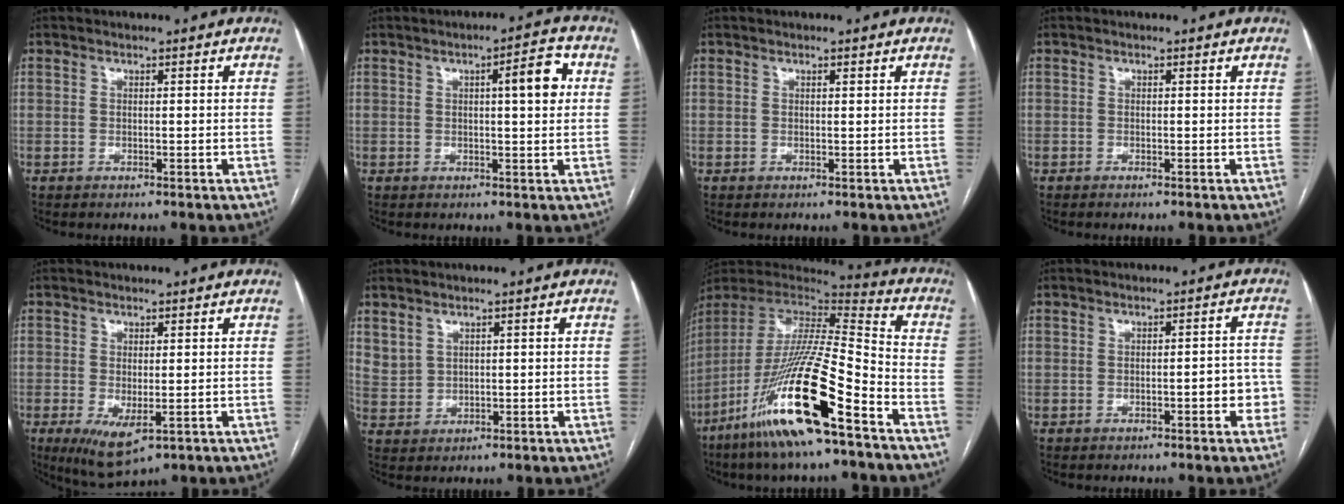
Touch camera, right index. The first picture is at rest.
{"total": 6.0, "force": [1.5, 1.0, 5.8], "torque": [-0.079, 0.012, 0.017]}
{"total": 0.5, "force": [0.3, 0.1, 0.4], "torque": [-0.006, 0.001, 0.004]}
{"total": 0.0}
{"total": 6.5, "force": [-2.2, 2.5, 5.6], "torque": [-0.093, -0.021, -0.022]}
{"total": 3.2, "force": [2.3, 2.0, 0.9], "torque": [-0.020, 0.001, 0.055]}
{"total": 23.6, "force": [-13.2, 1.9, 19.5], "torque": [-0.395, -0.053, -0.253]}
{"total": 3.7, "force": [-1.3, 1.1, 3.3], "torque": [-0.032, 0.015, -0.013]}